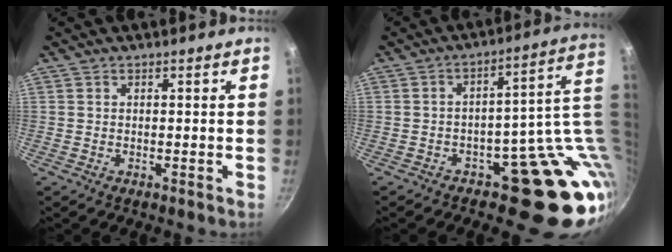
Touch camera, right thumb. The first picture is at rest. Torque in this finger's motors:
{"motor_torque": [3.26, 1.71, 1.24, -1.53, 0.25]}